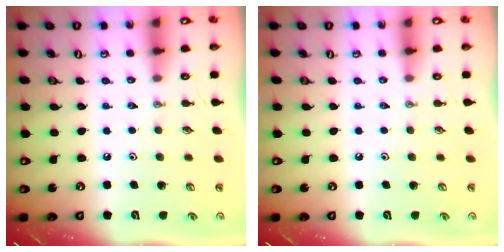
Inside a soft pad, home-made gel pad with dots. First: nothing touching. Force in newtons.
{"total": 0.0}